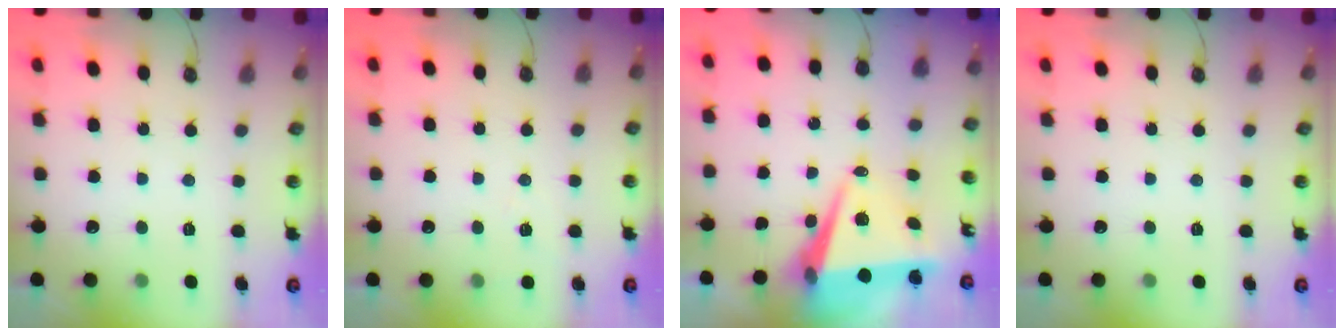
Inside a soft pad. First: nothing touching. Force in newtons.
{"total": 5.8, "press": 4.8, "slide": 3.3}
{"total": 9.2, "press": 8.2, "slide": 4.2}
{"total": 0.0}